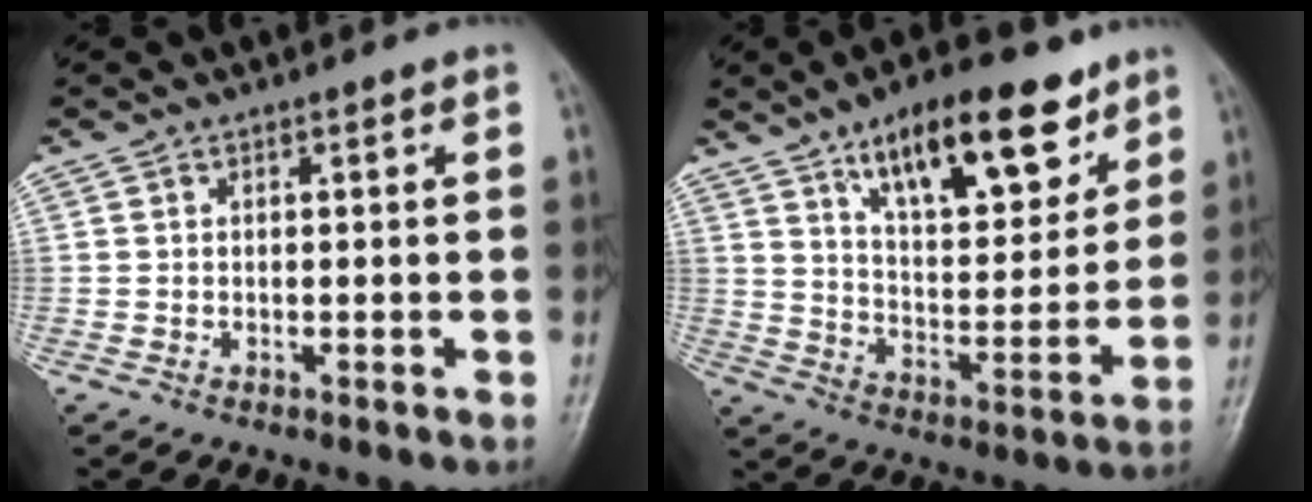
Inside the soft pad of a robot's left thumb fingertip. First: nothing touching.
{"total": 18.8, "force": [11.5, 7.4, 12.9], "torque": [-0.155, -0.057, 0.190]}